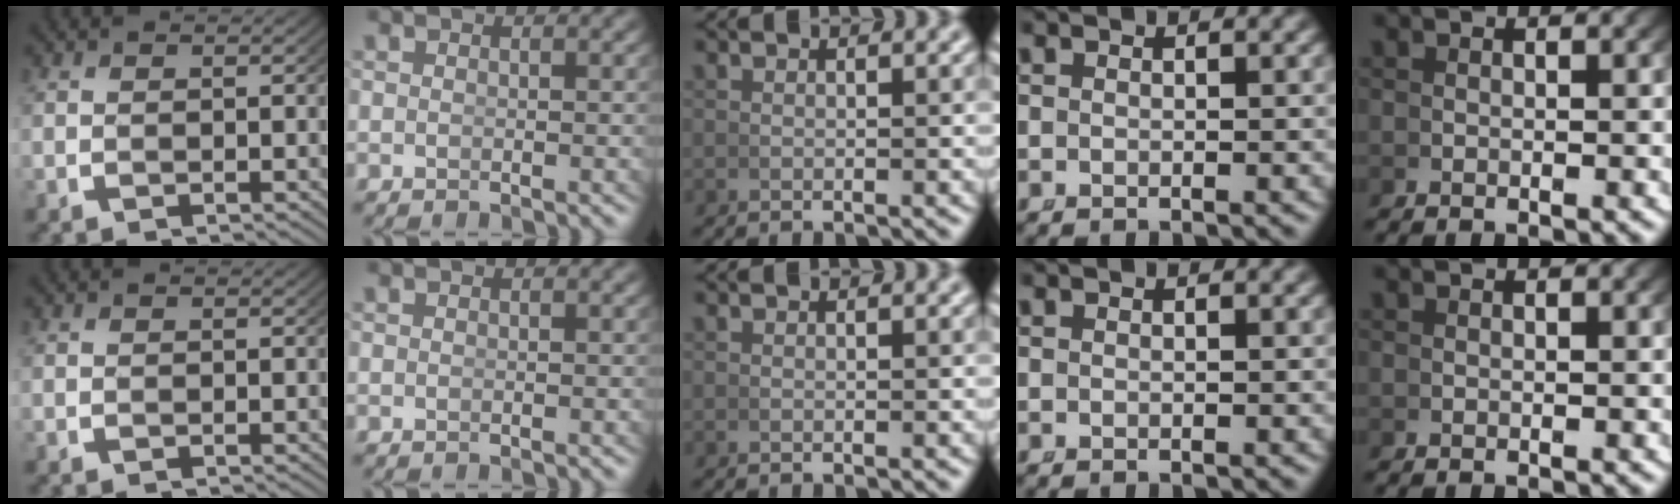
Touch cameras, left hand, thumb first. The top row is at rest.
{}